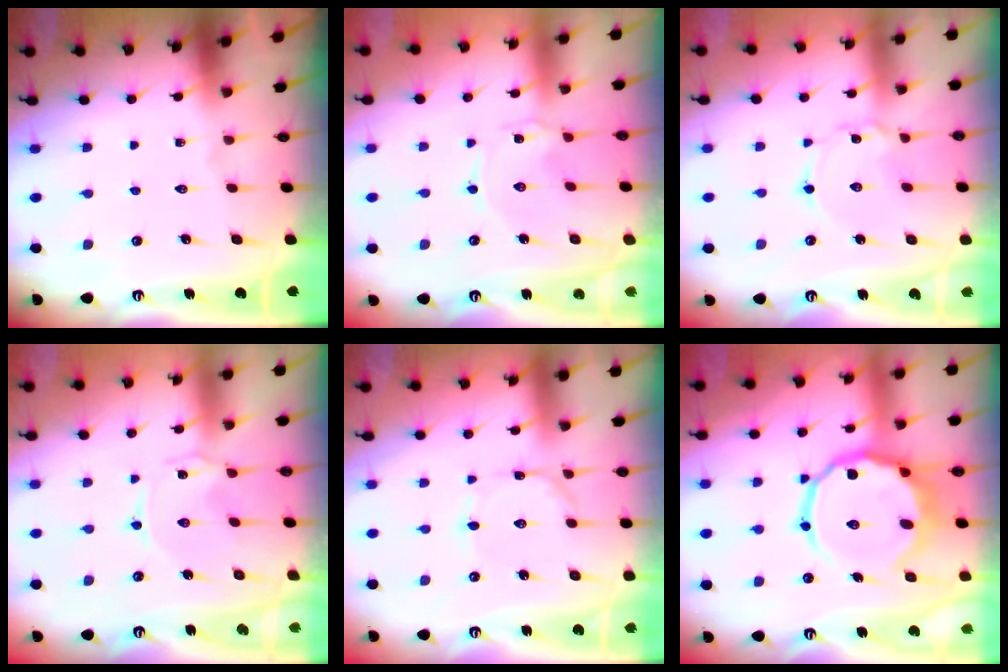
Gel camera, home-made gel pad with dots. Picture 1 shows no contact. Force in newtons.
{"total": 0.5, "press": 0.5, "slide": 0.1}
{"total": 1.7, "press": 1.7, "slide": 0.0}
{"total": 0.6, "press": 0.6, "slide": 0.2}
{"total": 0.9, "press": 0.9, "slide": 0.0}
{"total": 14.4, "press": 14.3, "slide": 1.7}